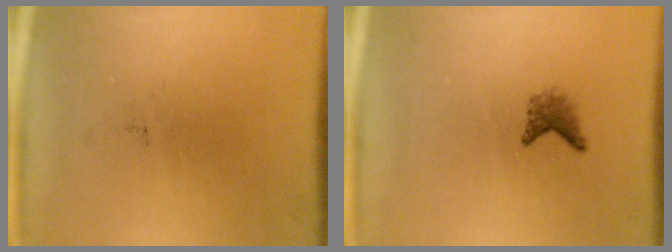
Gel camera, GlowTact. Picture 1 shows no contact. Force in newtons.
{"total": 1.7}